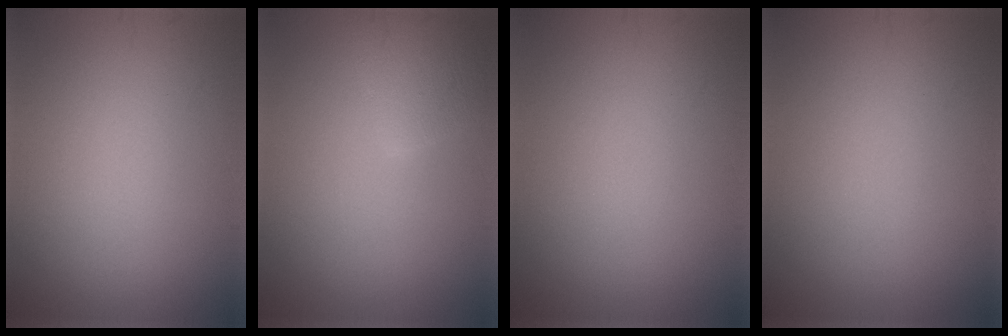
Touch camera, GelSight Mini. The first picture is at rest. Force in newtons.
{"total": 3.0, "press": 3.0, "slide": 0.3}
{"total": 0.0}
{"total": 0.0}